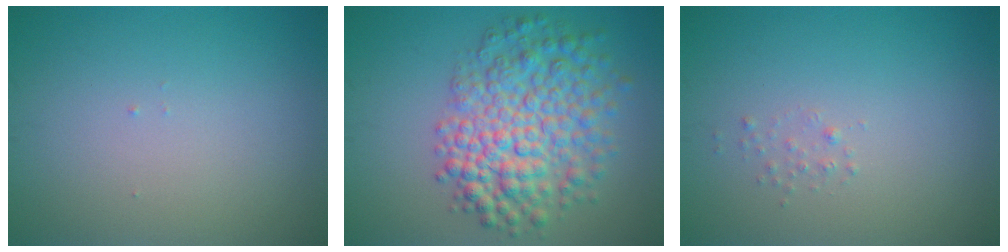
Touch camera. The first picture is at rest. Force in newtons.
{"total": 7.5, "press": 7.5, "slide": 0.2}
{"total": 0.6, "press": 0.6, "slide": 0.0}